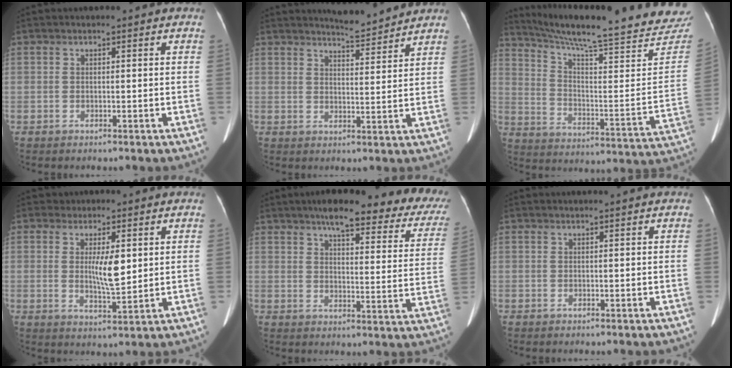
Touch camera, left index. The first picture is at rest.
{"total": 5.4, "force": [5.4, 0.0, 0.8], "torque": [-0.023, -0.006, 0.077]}
{"total": 28.9, "force": [25.9, 2.7, 12.5], "torque": [-0.199, -0.100, 0.334]}
{"total": 5.0, "force": [1.2, 1.7, 4.6], "torque": [-0.079, -0.009, 0.024]}
{"total": 22.4, "force": [18.6, 5.0, 11.4], "torque": [-0.123, -0.015, 0.206]}
{"total": 1.1, "force": [1.0, -0.2, 0.4], "torque": [-0.009, 0.008, 0.022]}